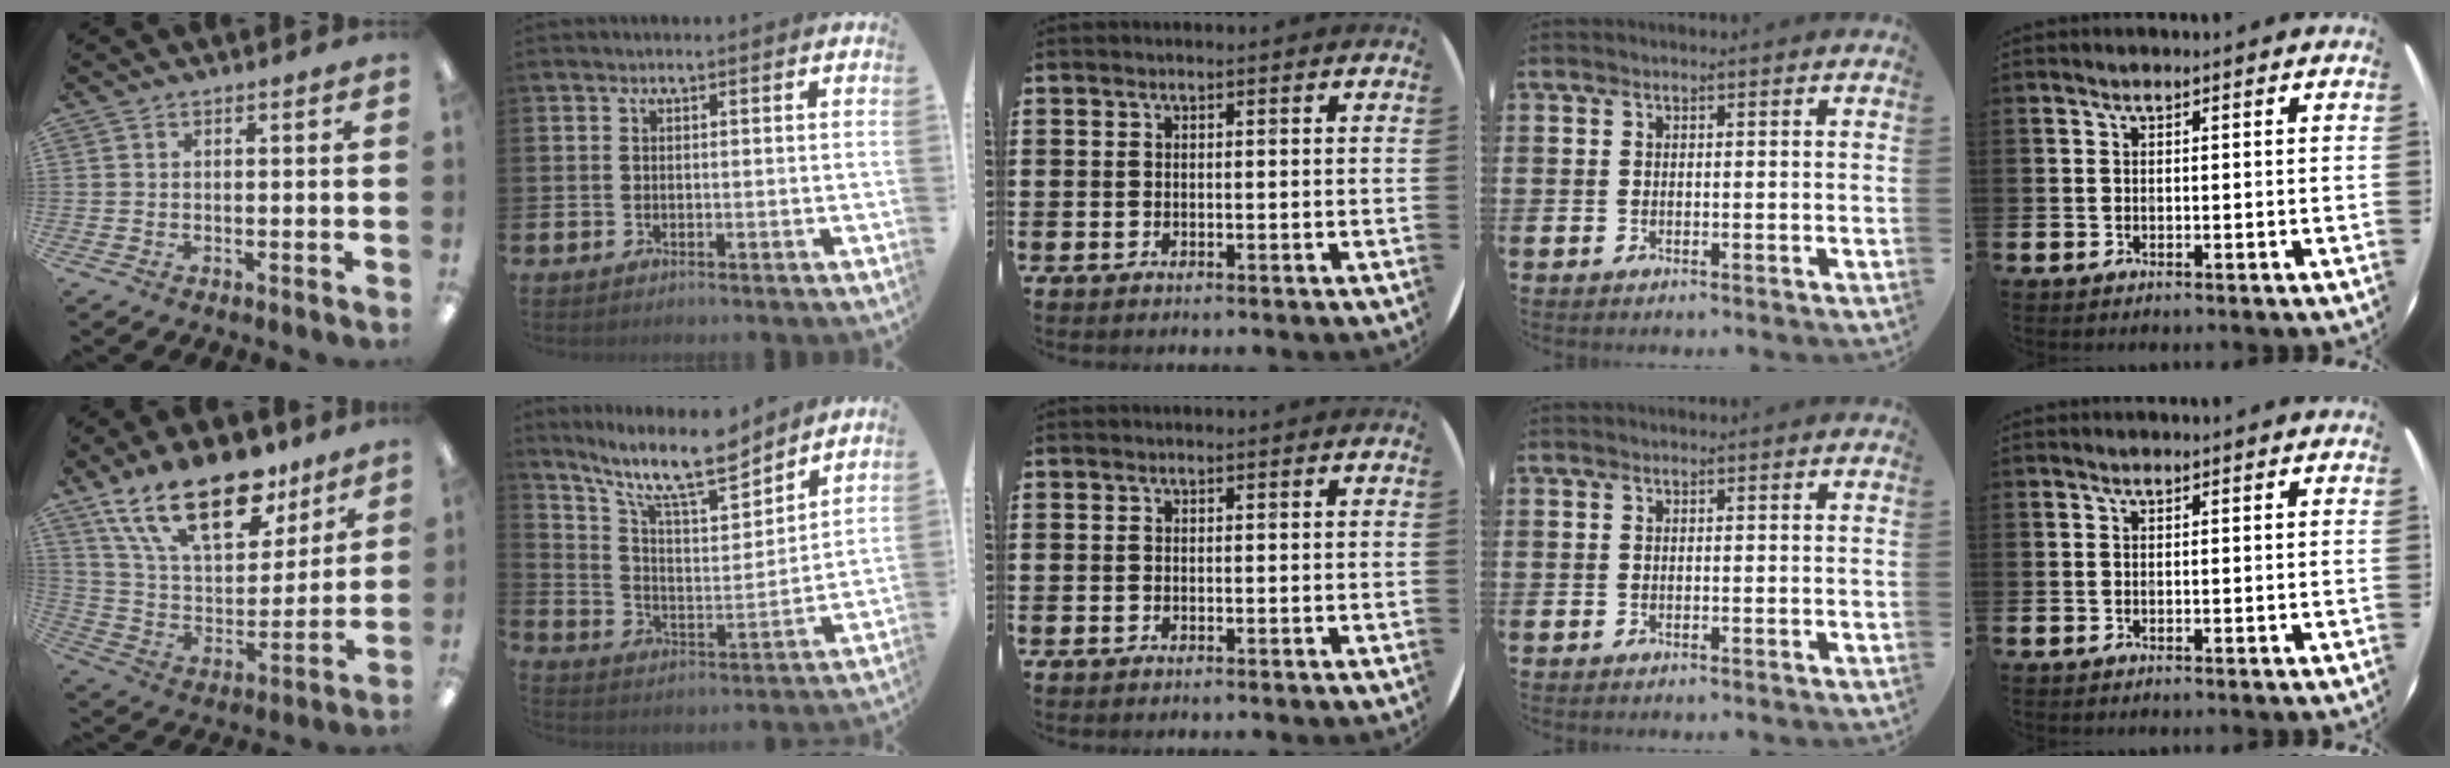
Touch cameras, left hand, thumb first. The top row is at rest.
{"thumb": {"total": 23.2, "force": [14.9, 11.0, 13.9], "torque": [-0.250, -0.073, 0.264]}, "index": {"total": 12.5, "force": [10.4, 3.2, 6.2], "torque": [-0.145, -0.055, 0.185]}}